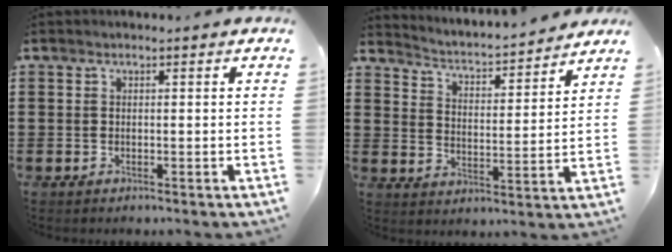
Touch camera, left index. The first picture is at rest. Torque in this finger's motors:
{"motor_torque": [1.09, -1.04, 0.17, 0.06]}